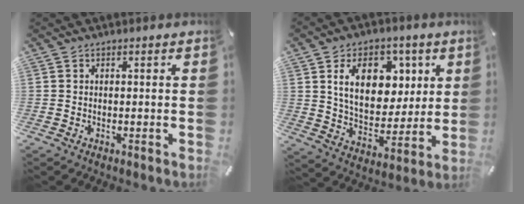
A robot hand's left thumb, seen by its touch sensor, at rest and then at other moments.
{"total": 15.6, "force": [6.1, 10.9, 9.4], "torque": [-0.142, -0.012, 0.109]}